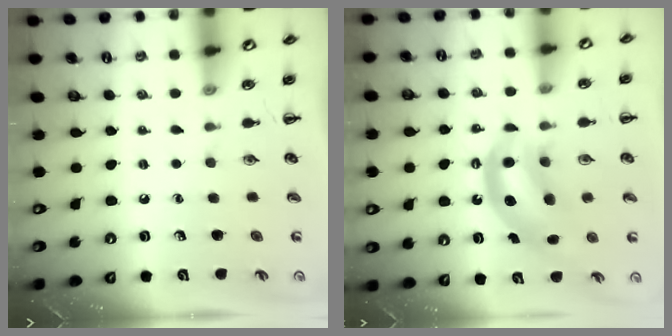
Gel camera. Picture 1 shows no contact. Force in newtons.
{"total": 9.6, "press": 9.3, "slide": 2.3}